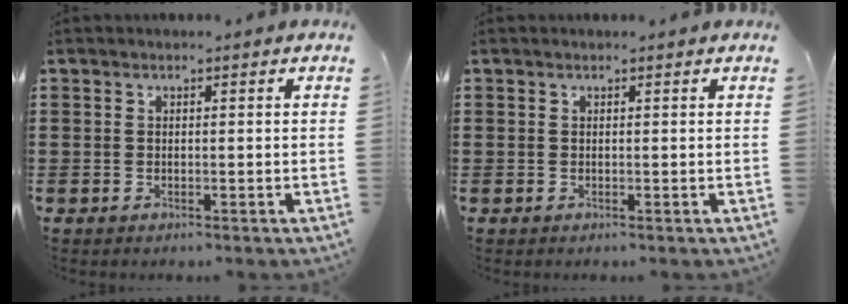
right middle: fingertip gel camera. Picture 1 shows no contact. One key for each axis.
{"total": 0.0}